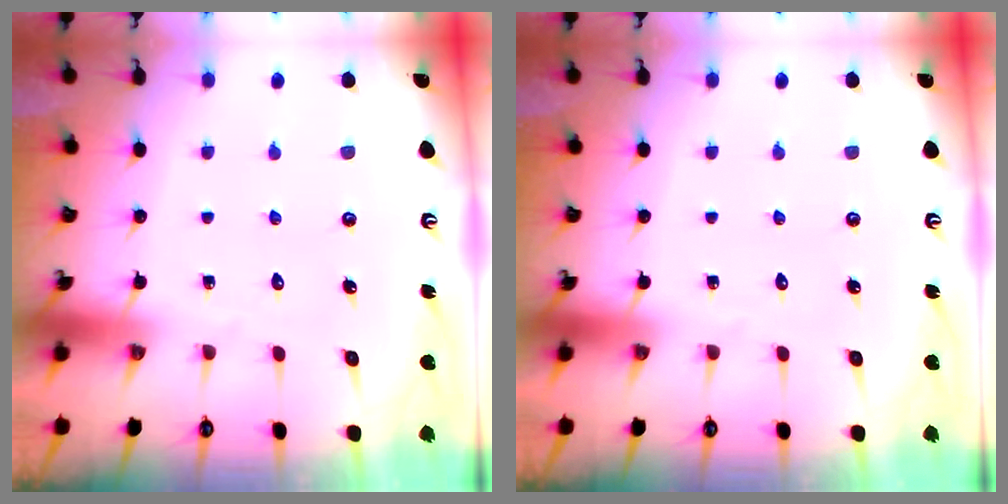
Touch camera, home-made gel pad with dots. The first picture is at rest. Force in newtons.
{"total": 0.0}